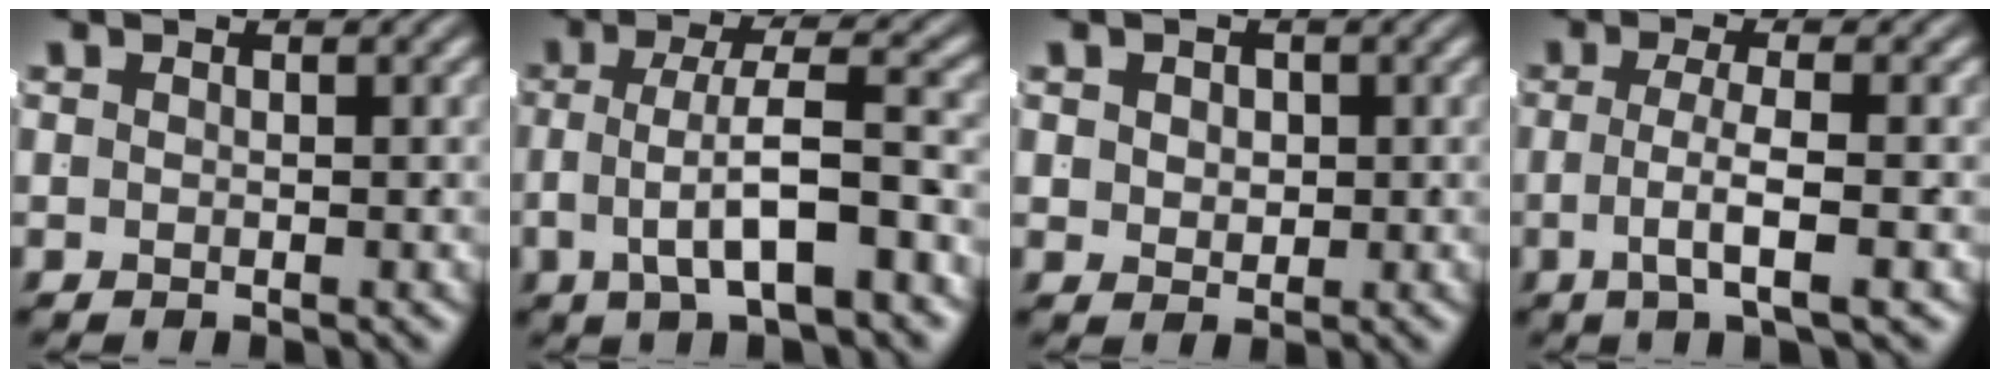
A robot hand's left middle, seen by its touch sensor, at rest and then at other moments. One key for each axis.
{"total": 5.0, "fx": -1.9, "fy": 1.4, "fz": 4.4, "tx": -0.076, "ty": -0.010, "tz": -0.022}
{"total": 1.4, "fx": 0.5, "fy": 0.9, "fz": 0.9, "tx": -0.017, "ty": -0.012, "tz": 0.020}
{"total": 3.4, "fx": -1.2, "fy": -0.2, "fz": 3.2, "tx": -0.055, "ty": -0.010, "tz": -0.015}